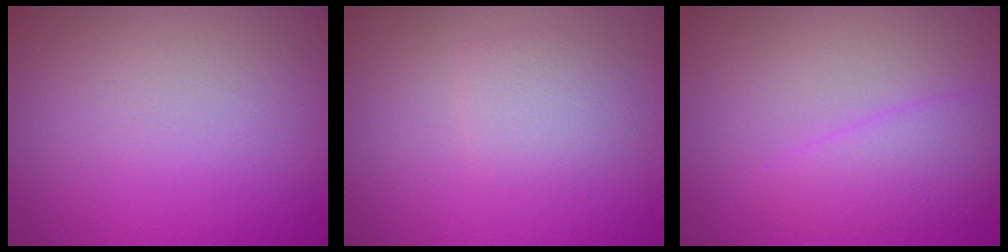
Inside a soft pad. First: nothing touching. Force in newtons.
{"total": 1.9, "press": 1.9, "slide": 0.1}
{"total": 2.8, "press": 2.8, "slide": 0.2}